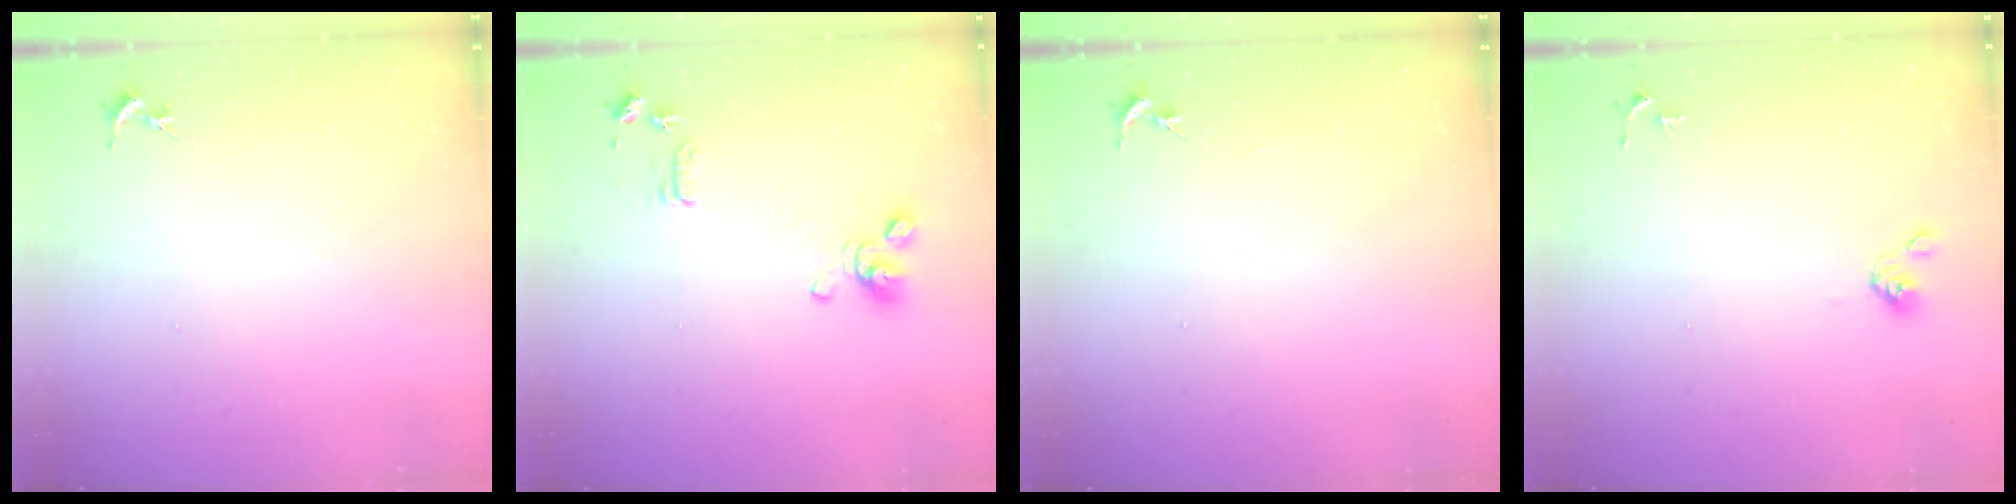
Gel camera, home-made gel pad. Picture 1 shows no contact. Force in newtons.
{"total": 9.8, "press": 9.7, "slide": 1.7}
{"total": 0.0}
{"total": 4.0, "press": 3.9, "slide": 0.8}